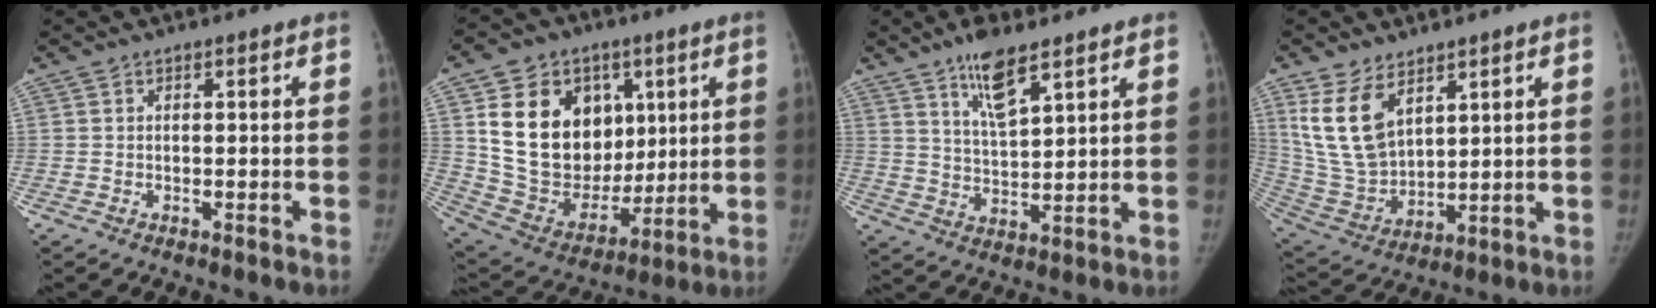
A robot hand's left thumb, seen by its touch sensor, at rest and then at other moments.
{"total": 22.3, "force": [6.6, 17.1, 12.7], "torque": [-0.192, -0.009, 0.137]}
{"total": 8.4, "force": [5.6, 2.3, 5.9], "torque": [-0.100, -0.034, 0.105]}
{"total": 13.4, "force": [6.8, 7.9, 8.4], "torque": [-0.144, -0.031, 0.157]}